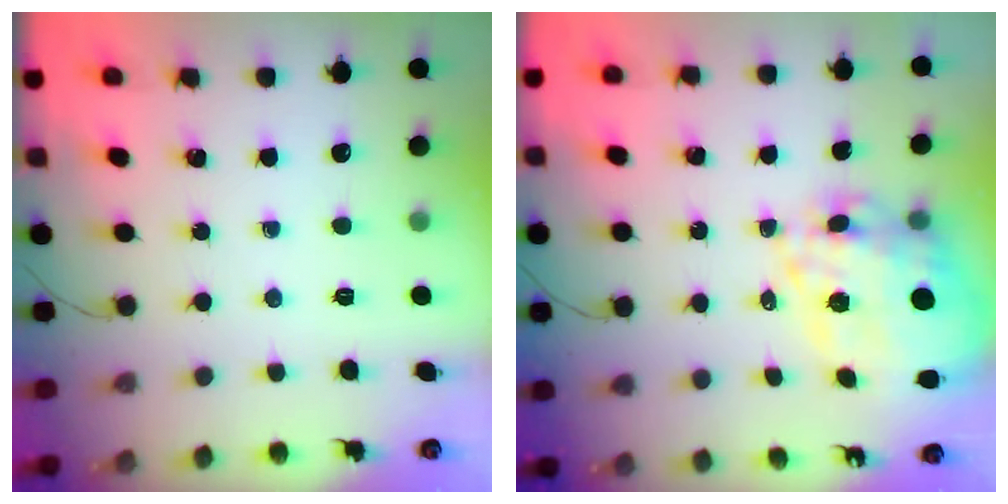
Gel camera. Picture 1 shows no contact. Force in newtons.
{"total": 15.9, "press": 15.1, "slide": 4.9}